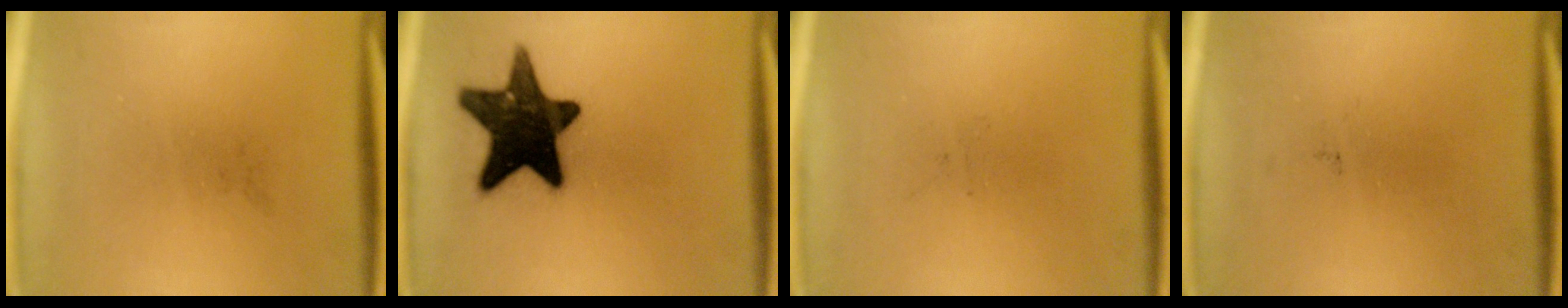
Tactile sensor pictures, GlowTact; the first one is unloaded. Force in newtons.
{"total": 16.9}
{"total": 0.0}
{"total": 0.0}